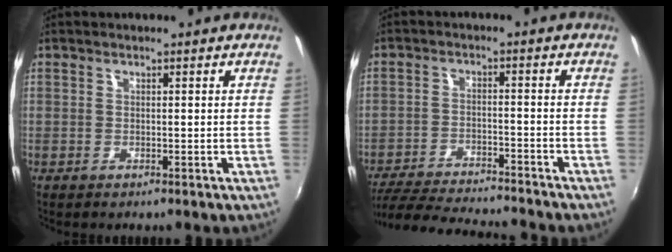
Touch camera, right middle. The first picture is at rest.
{"total": 16.4, "force": [-14.7, 1.4, 7.0], "torque": [-0.147, -0.021, -0.230]}